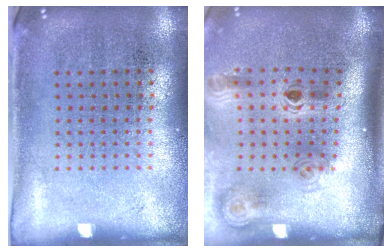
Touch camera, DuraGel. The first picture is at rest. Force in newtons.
{"total": 2.1, "press": 1.4, "slide": 1.6}